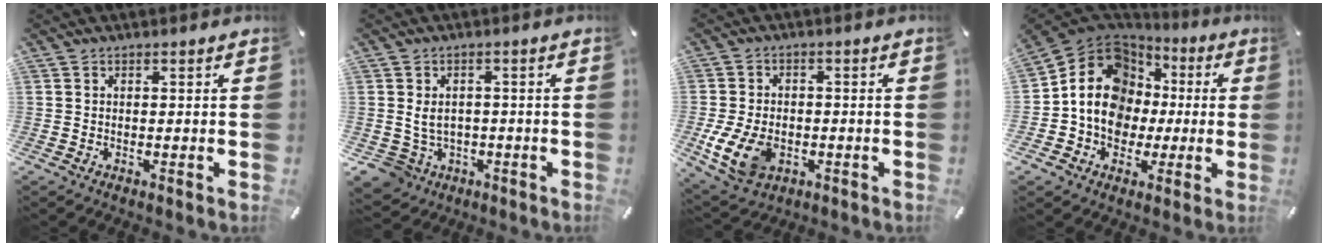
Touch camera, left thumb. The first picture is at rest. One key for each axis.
{"total": 6.1, "fx": -0.2, "fy": 5.7, "fz": 2.2, "tx": -0.067, "ty": -0.004, "tz": -0.004}
{"total": 10.4, "fx": -2.9, "fy": 7.4, "fz": 6.6, "tx": -0.149, "ty": 0.003, "tz": -0.051}
{"total": 14.6, "fx": -0.5, "fy": 12.9, "fz": 6.7, "tx": -0.138, "ty": -0.001, "tz": -0.008}